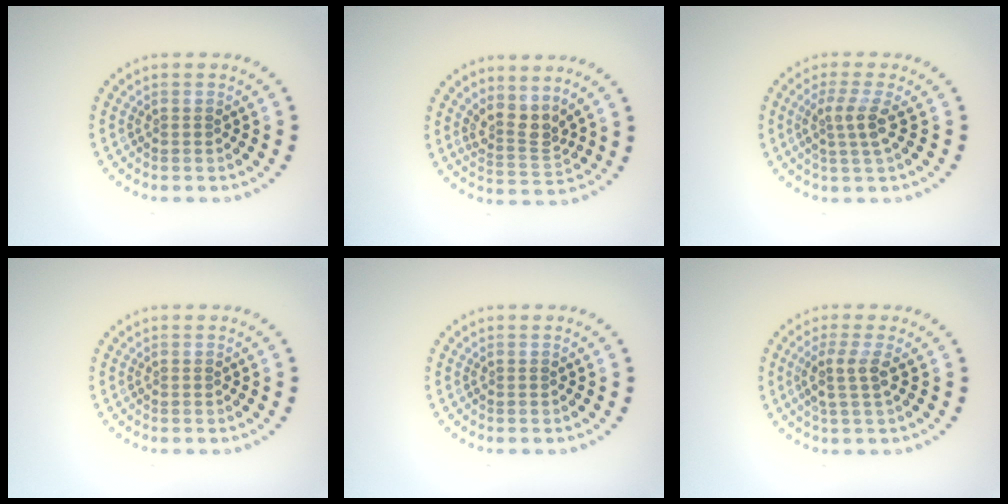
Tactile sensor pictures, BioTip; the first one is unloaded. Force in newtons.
{"total": 2.8, "press": 2.0, "slide": 1.9}
{"total": 2.6, "press": 1.9, "slide": 1.7}
{"total": 0.0}
{"total": 0.0}
{"total": 2.5, "press": 2.0, "slide": 1.6}